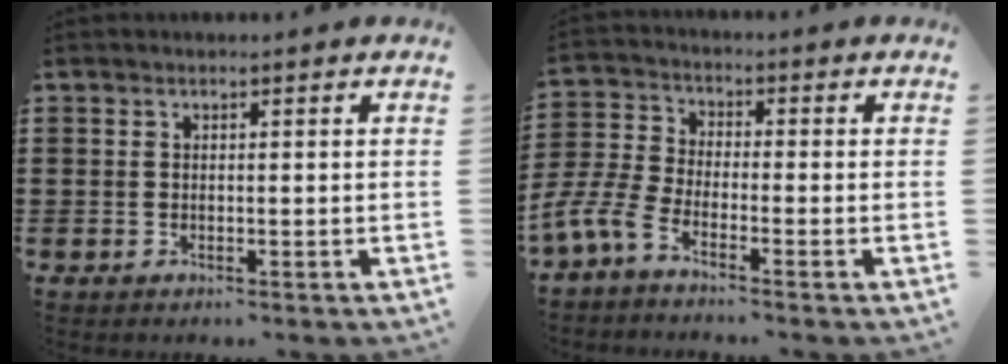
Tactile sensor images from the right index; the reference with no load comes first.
{"total": 5.0, "force": [-4.1, 1.1, 2.6], "torque": [-0.097, -0.020, -0.091]}